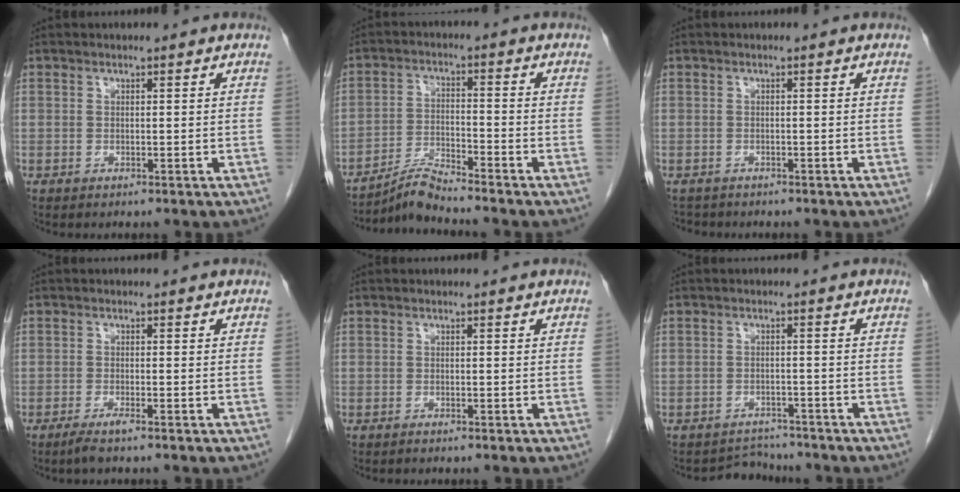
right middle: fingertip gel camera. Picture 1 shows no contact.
{"total": 4.9, "force": [-4.6, -1.0, 1.0], "torque": [-0.022, -0.015, -0.088]}
{"total": 1.8, "force": [-1.7, 0.7, 0.0], "torque": [-0.008, -0.006, -0.027]}
{"total": 1.9, "force": [-1.4, -0.2, 1.3], "torque": [-0.032, -0.005, -0.029]}
{"total": 0.0}
{"total": 3.3, "force": [-3.0, 0.7, -1.2], "torque": [0.015, 0.004, -0.045]}